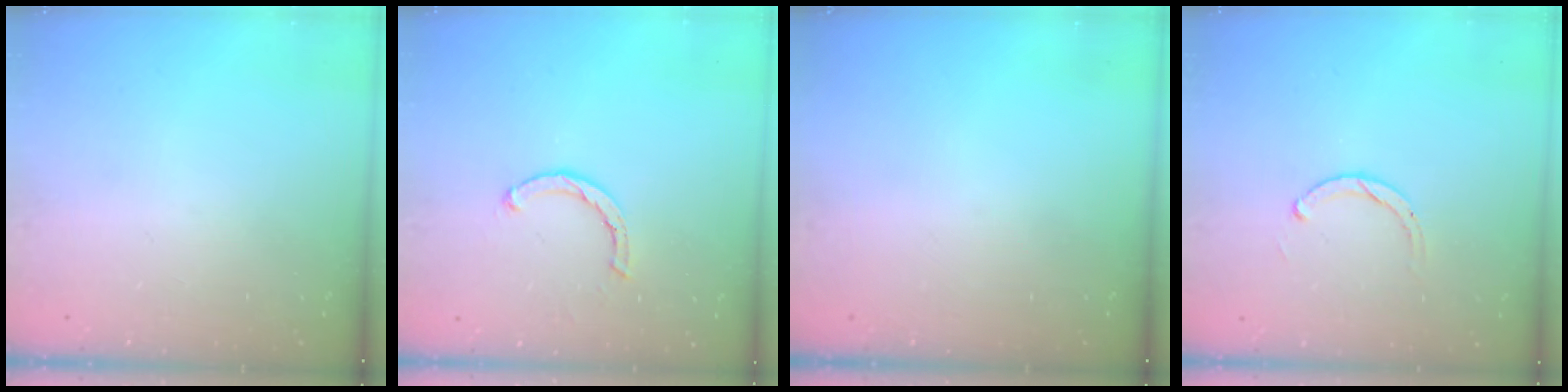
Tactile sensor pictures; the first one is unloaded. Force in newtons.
{"total": 2.1, "press": 2.1, "slide": 0.1}
{"total": 0.0}
{"total": 1.8, "press": 1.8, "slide": 0.2}